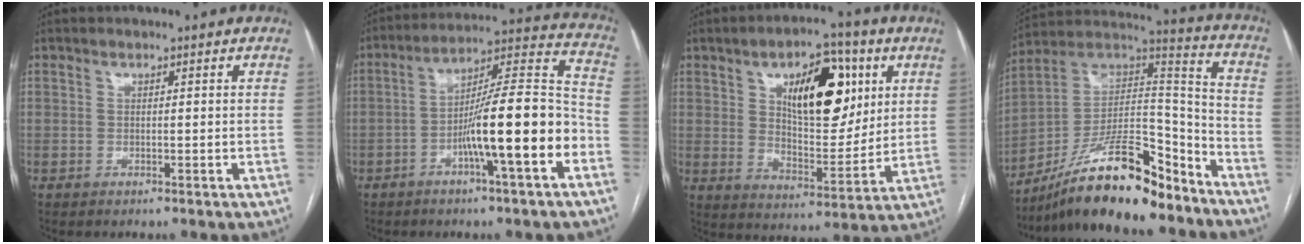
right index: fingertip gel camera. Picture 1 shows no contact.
{"total": 15.3, "force": [-5.5, 0.7, 14.3], "torque": [-0.224, 0.015, -0.089]}
{"total": 15.4, "force": [5.7, 6.6, 12.7], "torque": [-0.190, 0.014, 0.095]}
{"total": 20.4, "force": [-15.5, 4.6, 12.4], "torque": [-0.218, 0.031, -0.269]}